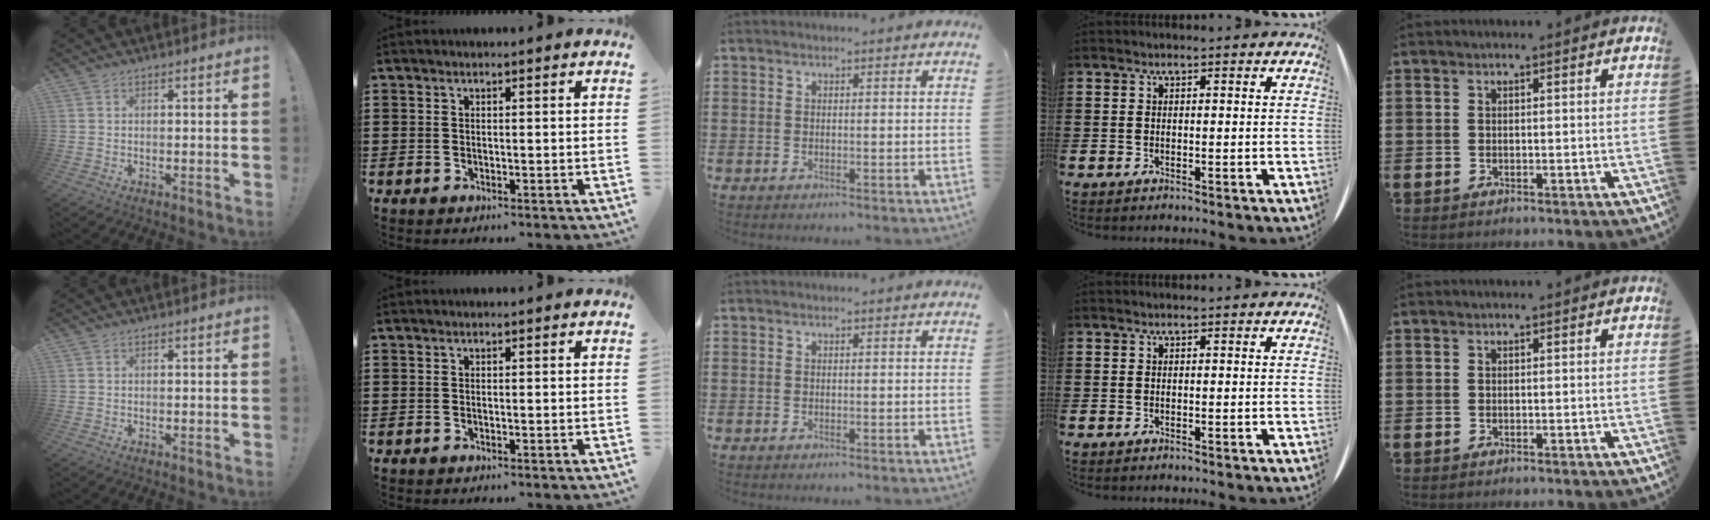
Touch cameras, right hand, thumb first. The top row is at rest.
{}